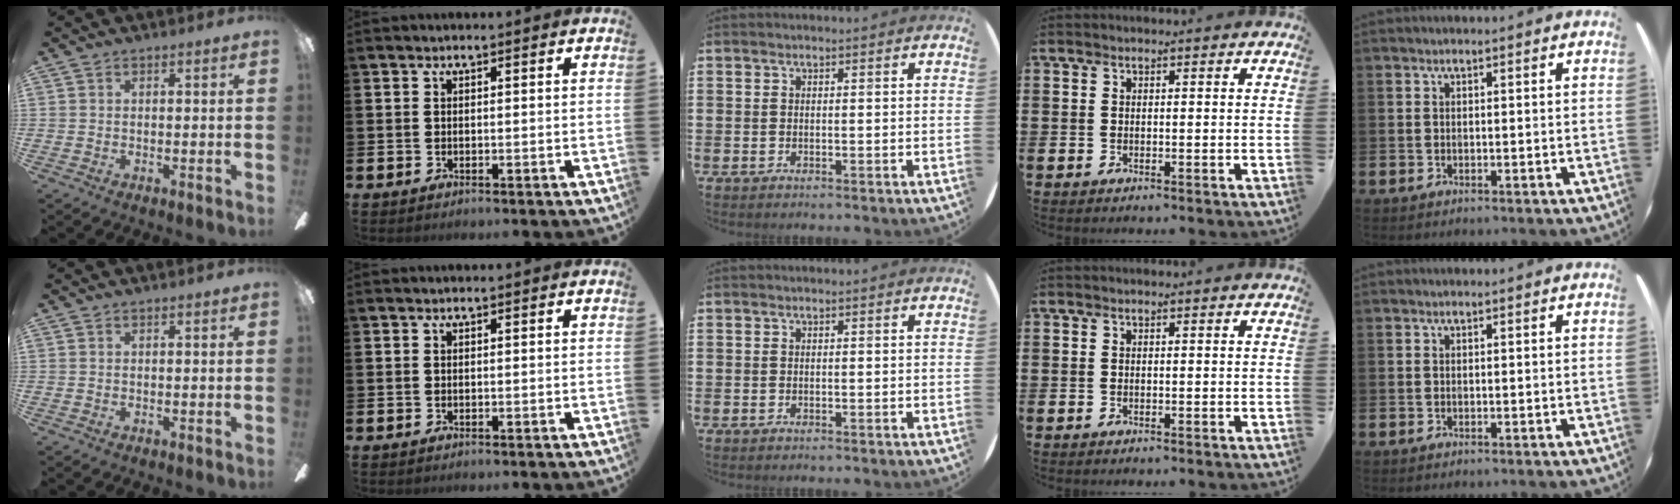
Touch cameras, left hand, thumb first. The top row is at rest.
{}